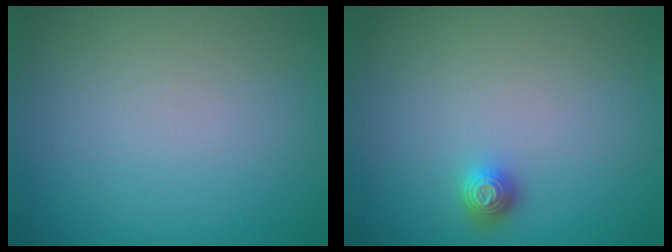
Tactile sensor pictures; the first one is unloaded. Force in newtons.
{"total": 1.2, "press": 1.1, "slide": 0.4}